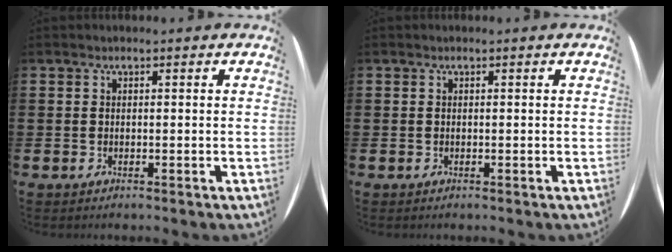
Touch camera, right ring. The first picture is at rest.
{"total": 0.0}